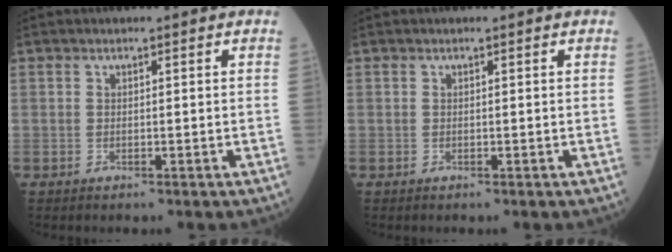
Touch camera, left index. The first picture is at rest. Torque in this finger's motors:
{"motor_torque": [0.00, 0.00, 0.00, 0.00]}